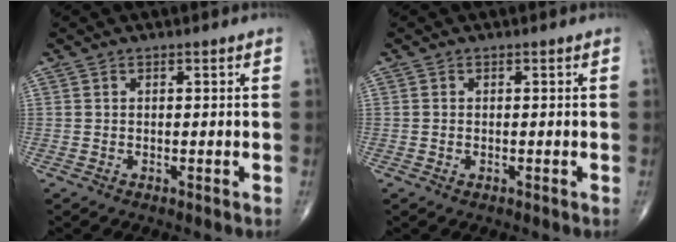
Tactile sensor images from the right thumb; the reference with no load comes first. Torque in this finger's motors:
{"motor_torque": [-0.40, -0.28, -0.17, -0.11, 0.03]}